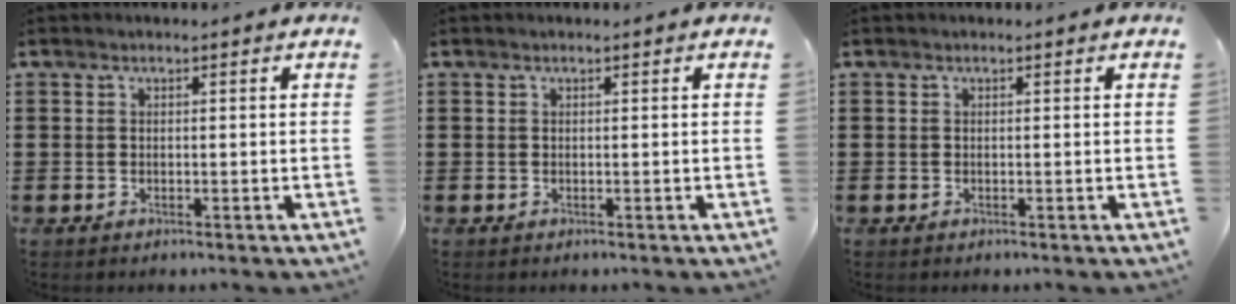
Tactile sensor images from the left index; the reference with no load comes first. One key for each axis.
{"total": 0.0}
{"total": 0.0}